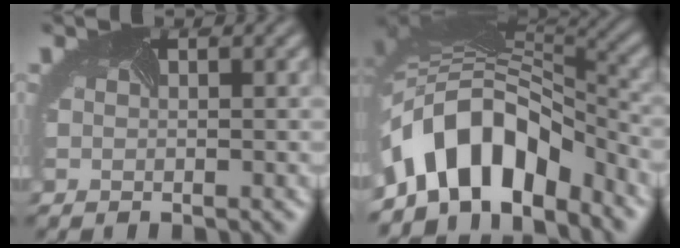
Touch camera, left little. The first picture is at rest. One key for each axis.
{"total": 9.3, "fx": -5.0, "fy": 5.5, "fz": 5.7, "tx": -0.096, "ty": 0.011, "tz": -0.092}